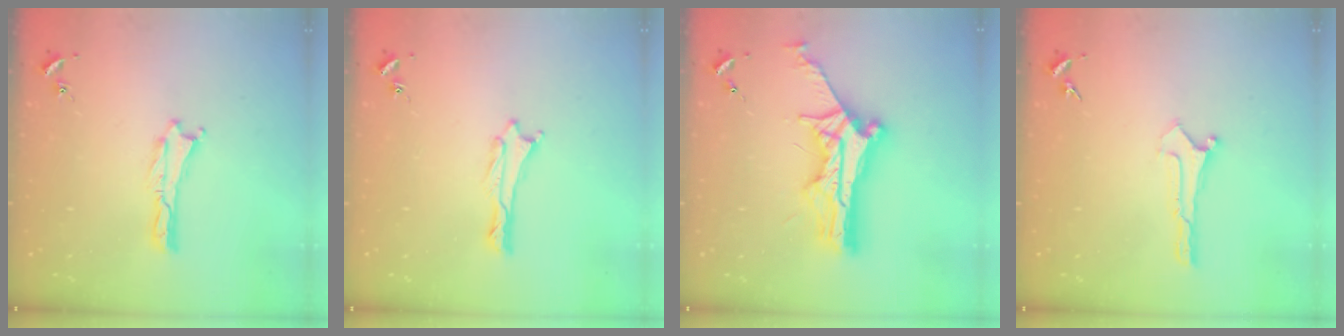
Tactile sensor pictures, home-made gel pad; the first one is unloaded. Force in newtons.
{"total": 0.0}
{"total": 12.0, "press": 12.0, "slide": 0.8}
{"total": 0.0}